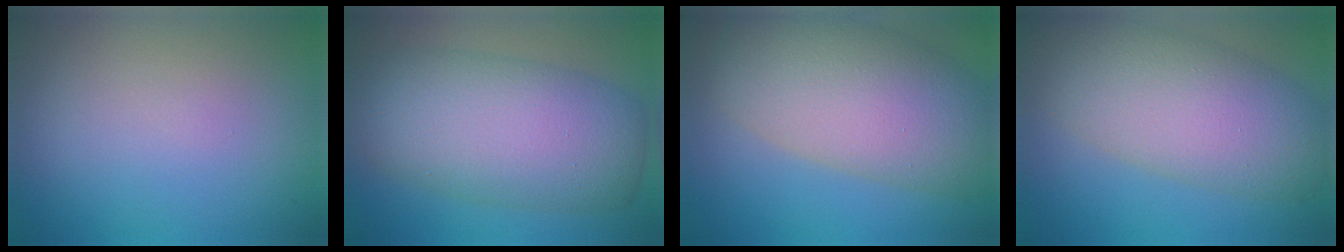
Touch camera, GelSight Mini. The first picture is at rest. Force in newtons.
{"total": 10.5, "press": 10.5, "slide": 0.2}
{"total": 11.2, "press": 11.2, "slide": 0.6}
{"total": 9.1, "press": 9.1, "slide": 0.4}